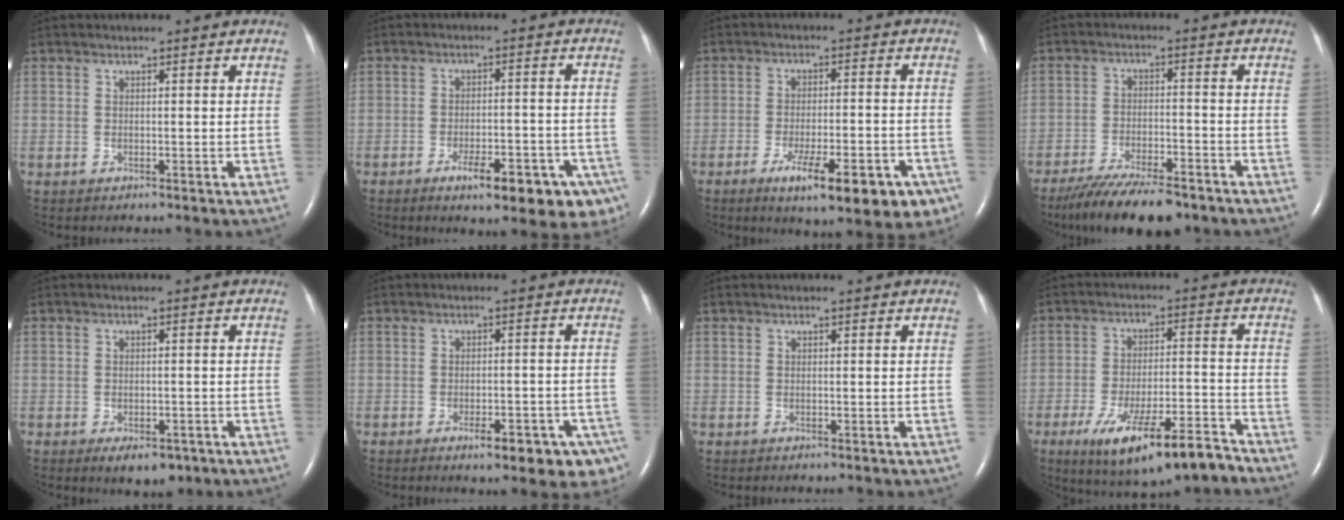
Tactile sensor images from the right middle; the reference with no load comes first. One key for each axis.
{"total": 11.6, "fx": -7.1, "fy": 3.3, "fz": 8.6, "tx": -0.079, "ty": 0.012, "tz": -0.091}
{"total": 13.7, "fx": -8.1, "fy": 3.6, "fz": 10.4, "tx": -0.105, "ty": -0.001, "tz": -0.110}
{"total": 12.5, "fx": -10.1, "fy": 2.9, "fz": 6.8, "tx": -0.115, "ty": -0.022, "tz": -0.160}
{"total": 4.8, "fx": -2.9, "fy": 2.5, "fz": 2.9, "tx": -0.037, "ty": -0.003, "tz": -0.033}
{"total": 8.6, "fx": -5.5, "fy": 2.9, "fz": 6.0, "tx": -0.057, "ty": 0.008, "tz": -0.071}
{"total": 0.0}
{"total": 14.5, "fx": -9.8, "fy": 3.2, "fz": 10.1, "tx": -0.151, "ty": -0.009, "tz": -0.155}